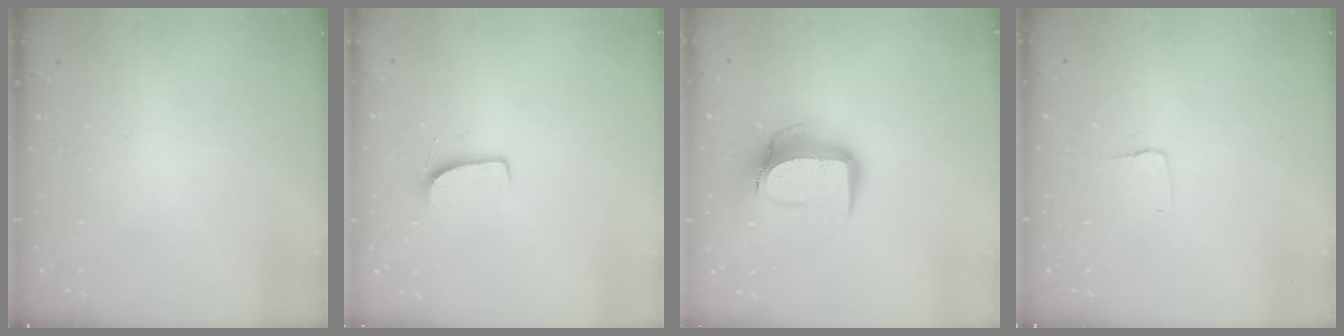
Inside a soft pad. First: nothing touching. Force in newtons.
{"total": 7.1, "press": 7.1, "slide": 0.5}
{"total": 12.2, "press": 12.1, "slide": 1.2}
{"total": 3.1, "press": 3.1, "slide": 0.3}